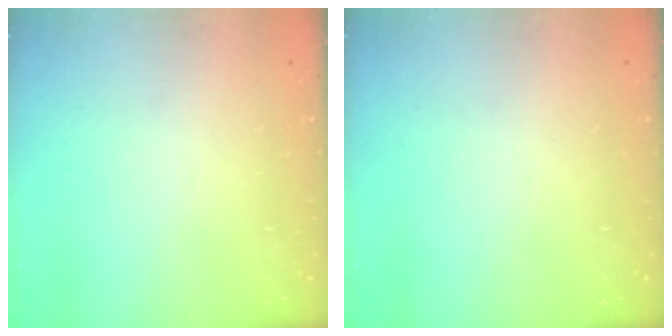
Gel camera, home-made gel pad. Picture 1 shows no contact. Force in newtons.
{"total": 0.0}